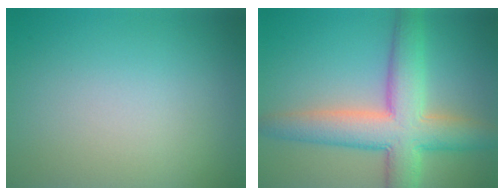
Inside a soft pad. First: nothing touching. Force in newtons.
{"total": 8.3, "press": 8.3, "slide": 0.3}